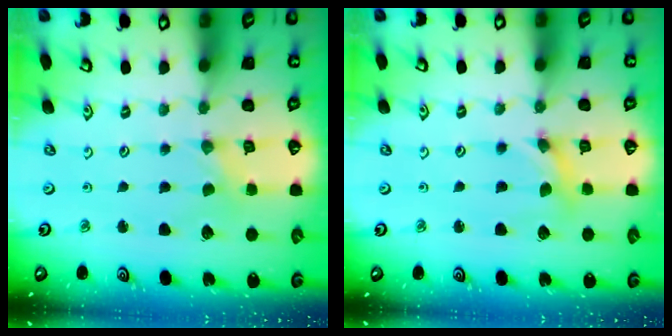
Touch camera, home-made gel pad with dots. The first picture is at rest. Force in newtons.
{"total": 2.5, "press": 2.4, "slide": 0.3}